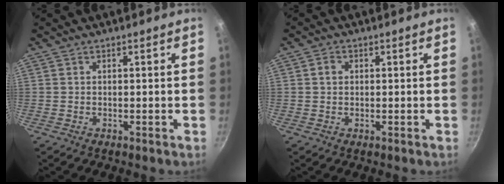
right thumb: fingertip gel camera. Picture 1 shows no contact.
{"total": 2.0, "force": [0.4, 1.6, 1.0], "torque": [-0.012, 0.005, 0.005]}